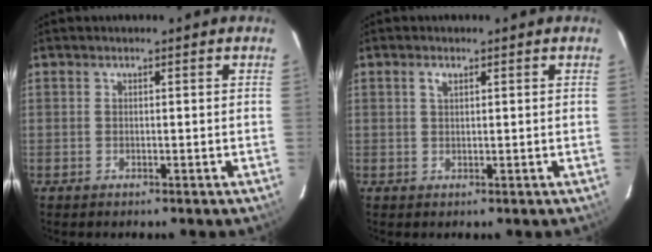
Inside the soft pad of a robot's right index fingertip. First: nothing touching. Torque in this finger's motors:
{"motor_torque": [0.00, 0.00, 0.00, 0.01]}